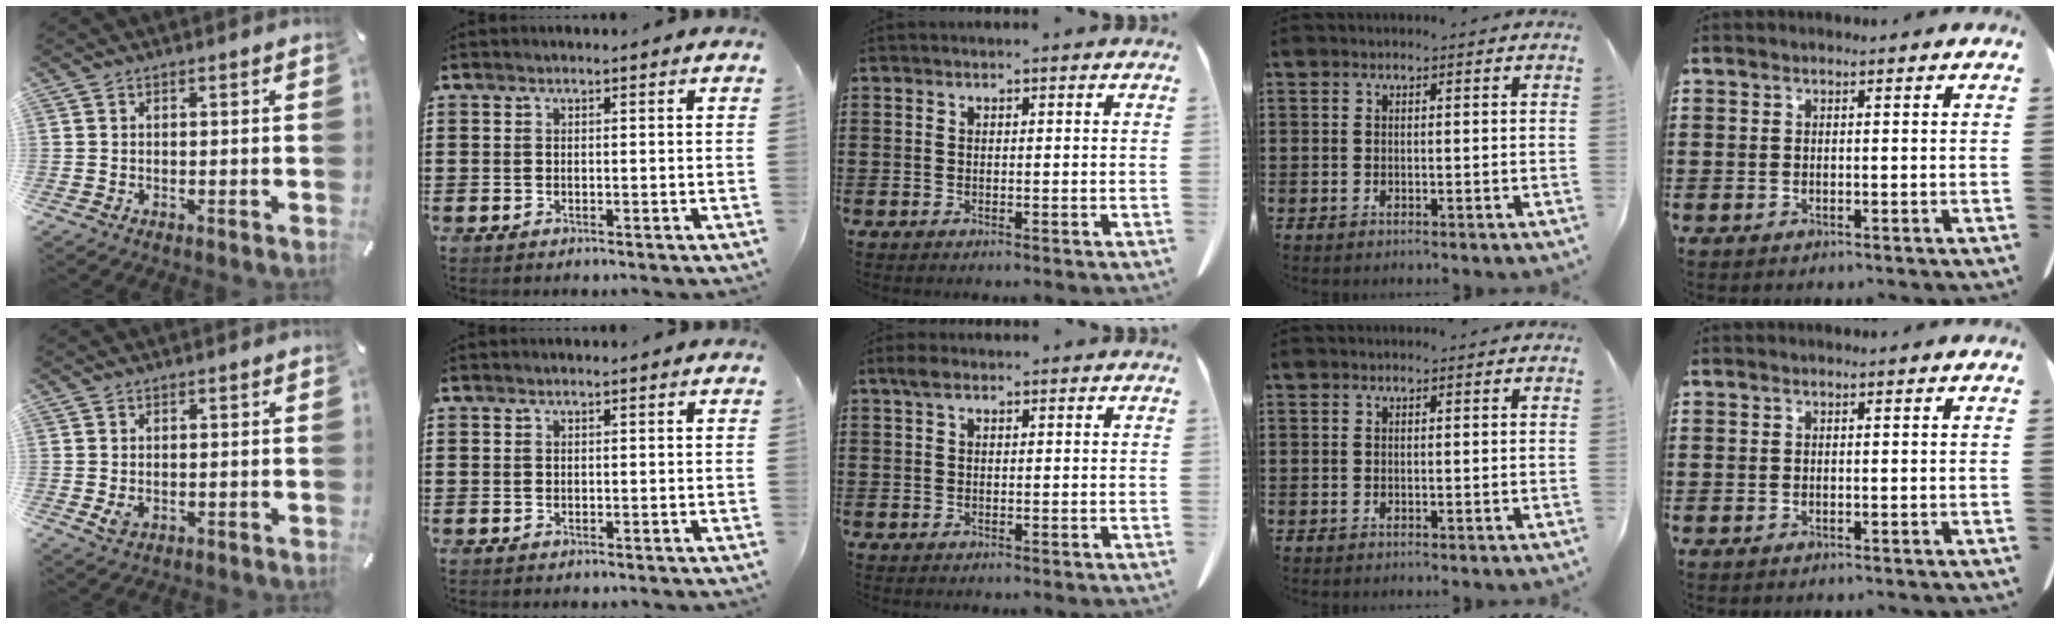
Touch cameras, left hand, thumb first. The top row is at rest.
{"thumb": {"total": 2.2, "force": [-0.1, 1.7, 1.3], "torque": [-0.019, -0.003, -0.003]}, "middle": {"total": 1.5, "force": [0.5, 0.8, 1.2], "torque": [-0.027, 0.005, 0.009]}}